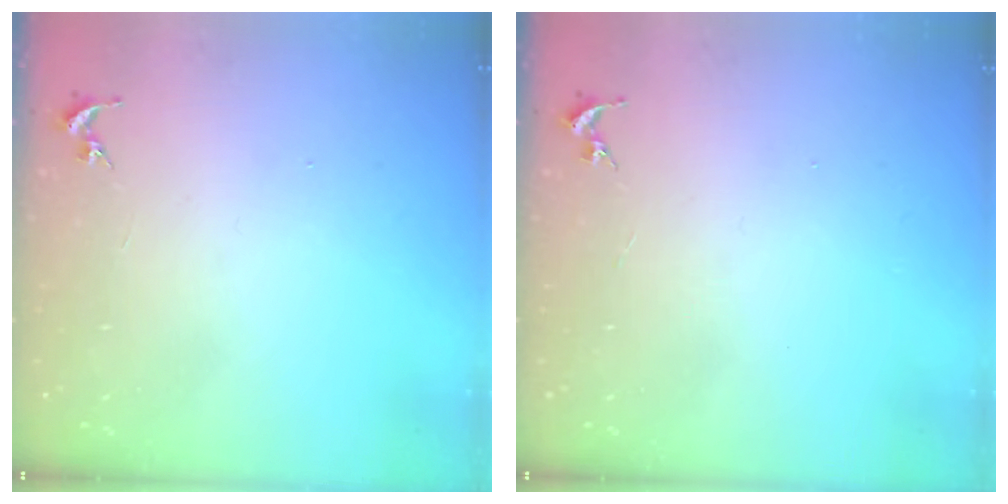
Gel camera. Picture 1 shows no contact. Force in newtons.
{"total": 0.0}